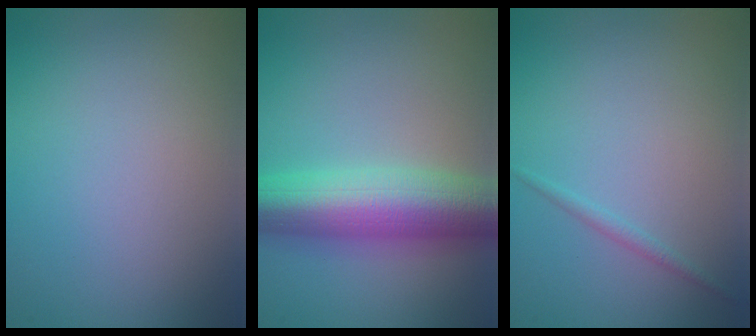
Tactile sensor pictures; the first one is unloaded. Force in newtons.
{"total": 9.9, "press": 9.9, "slide": 0.1}
{"total": 0.9, "press": 0.9, "slide": 0.0}